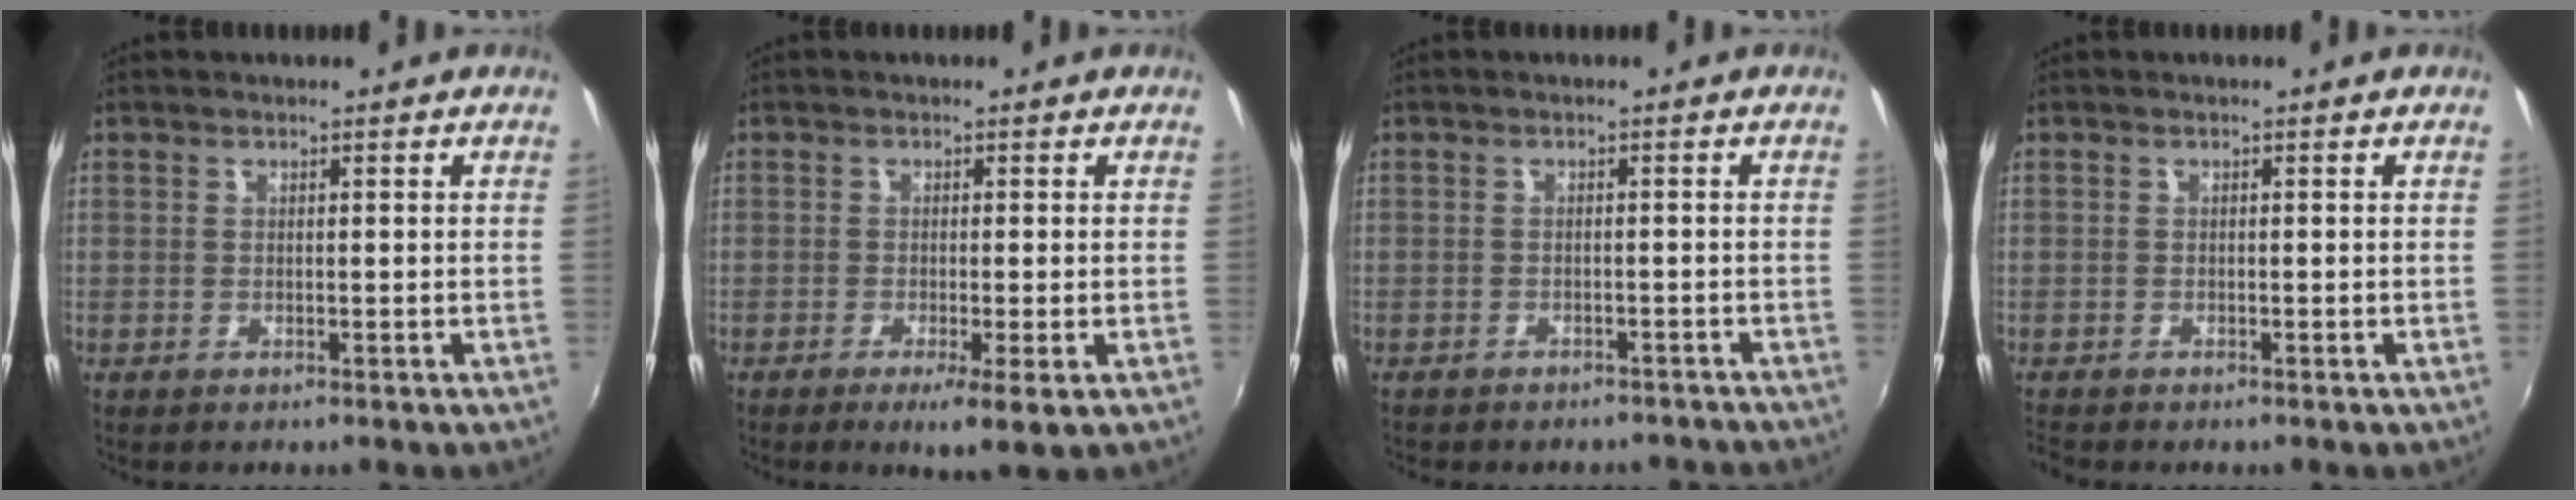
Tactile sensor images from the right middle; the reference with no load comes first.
{"total": 3.9, "force": [-1.7, 0.1, 3.5], "torque": [-0.069, -0.013, -0.027]}
{"total": 7.2, "force": [-6.4, 2.5, 2.0], "torque": [-0.045, -0.005, -0.074]}
{"total": 1.2, "force": [-1.1, 0.2, 0.2], "torque": [-0.006, -0.009, -0.023]}